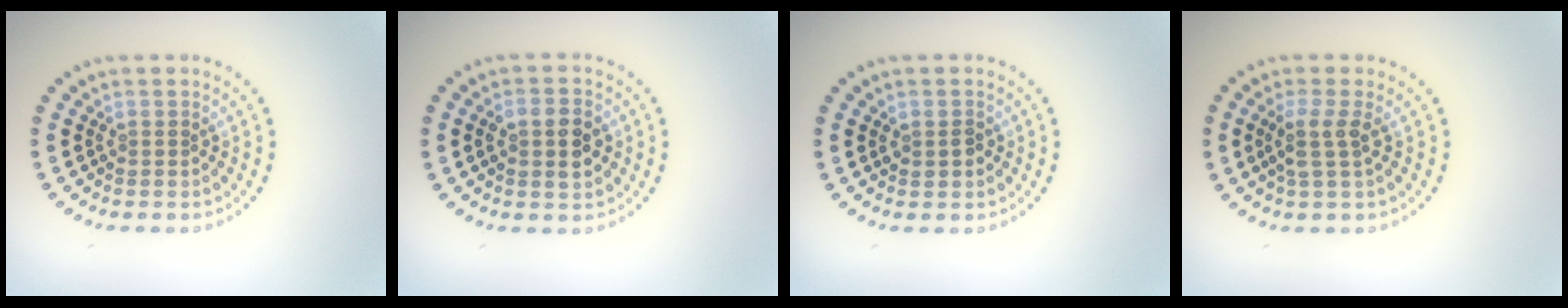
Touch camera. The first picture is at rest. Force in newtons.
{"total": 3.0, "press": 3.0, "slide": 0.2}
{"total": 1.3, "press": 1.3, "slide": 0.2}
{"total": 2.3, "press": 1.8, "slide": 1.5}